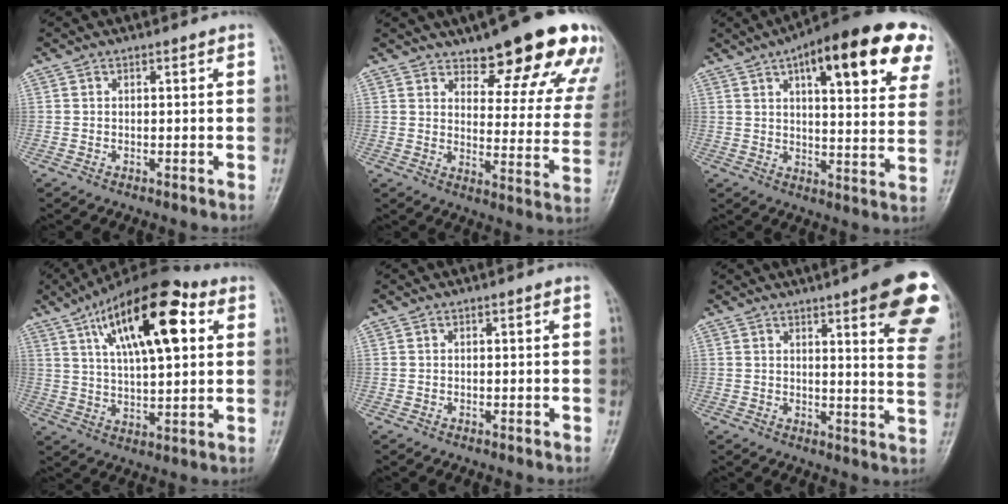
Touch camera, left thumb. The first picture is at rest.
{"total": 20.1, "force": [14.4, 6.5, 12.5], "torque": [-0.109, -0.075, 0.176]}
{"total": 23.3, "force": [11.4, 7.6, 18.8], "torque": [-0.230, -0.008, 0.153]}
{"total": 20.2, "force": [7.9, 8.4, 16.7], "torque": [-0.246, -0.004, 0.125]}
{"total": 0.0}
{"total": 17.1, "force": [9.0, 3.4, 14.1], "torque": [-0.149, -0.038, 0.096]}